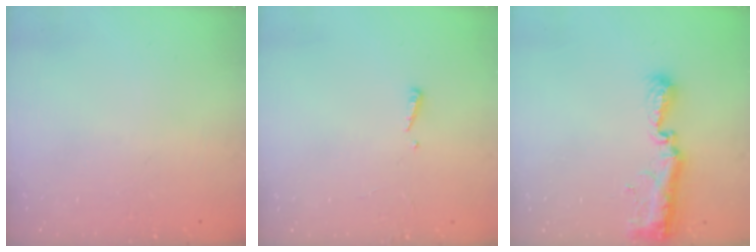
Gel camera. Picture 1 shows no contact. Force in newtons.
{"total": 2.4, "press": 2.4, "slide": 0.2}
{"total": 9.4, "press": 9.4, "slide": 0.8}